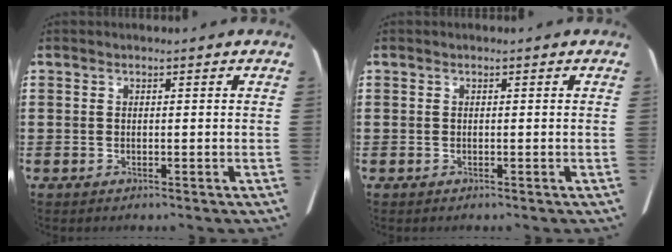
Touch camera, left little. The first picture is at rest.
{"total": 0.0}